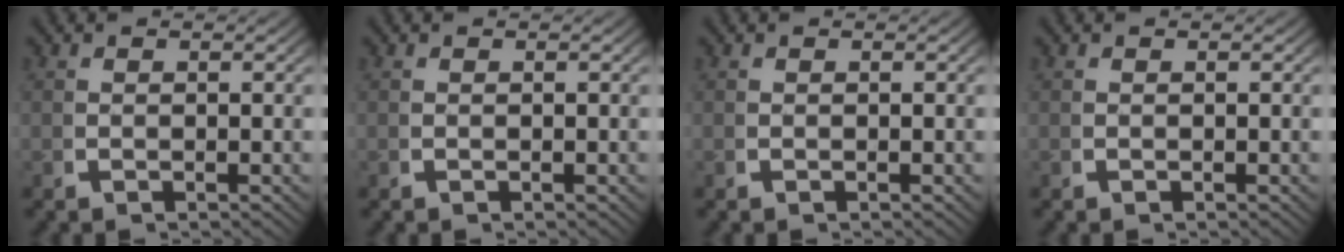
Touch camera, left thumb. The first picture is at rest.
{"total": 0.0}
{"total": 0.0}
{"total": 0.0}